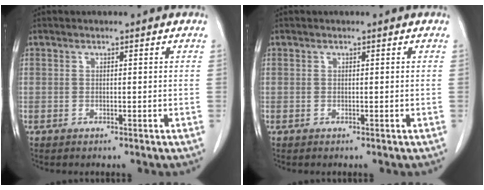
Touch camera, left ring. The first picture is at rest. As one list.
[{"total": 0.0}]